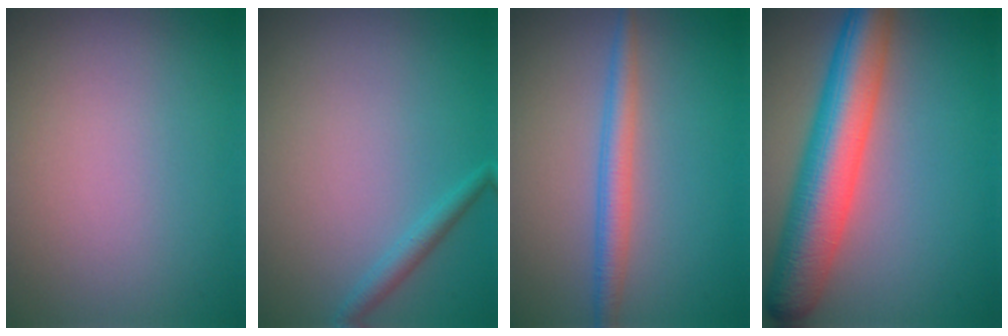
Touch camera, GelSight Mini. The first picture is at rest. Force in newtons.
{"total": 1.4, "press": 1.4, "slide": 0.1}
{"total": 2.6, "press": 2.6, "slide": 0.0}
{"total": 8.7, "press": 8.7, "slide": 0.3}